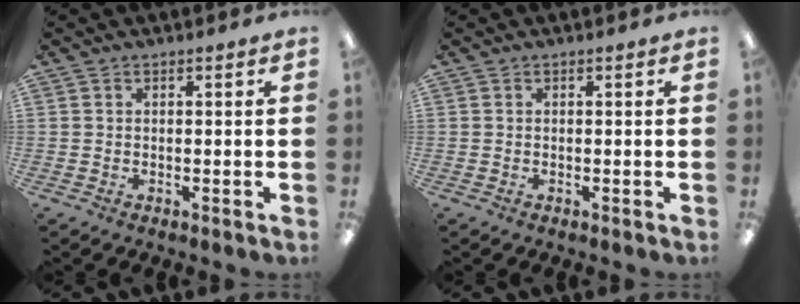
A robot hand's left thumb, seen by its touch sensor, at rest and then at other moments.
{"total": 0.0}